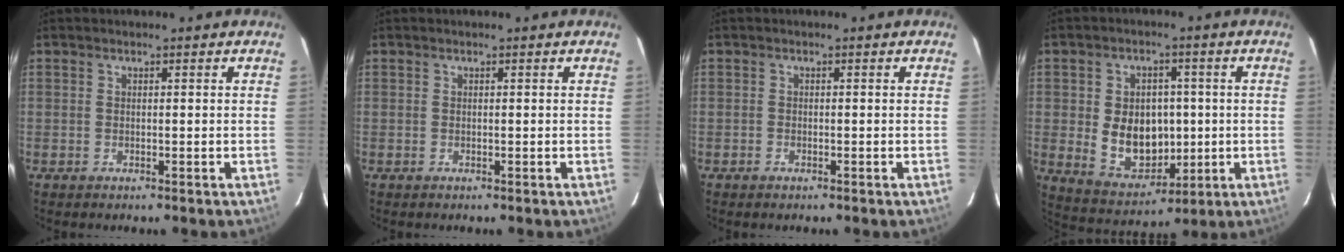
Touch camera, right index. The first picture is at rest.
{"total": 0.0}
{"total": 0.7, "force": [-0.6, 0.4, 0.1], "torque": [-0.003, -0.001, -0.012]}
{"total": 11.4, "force": [-0.4, 8.8, 7.2], "torque": [-0.150, 0.001, 0.018]}